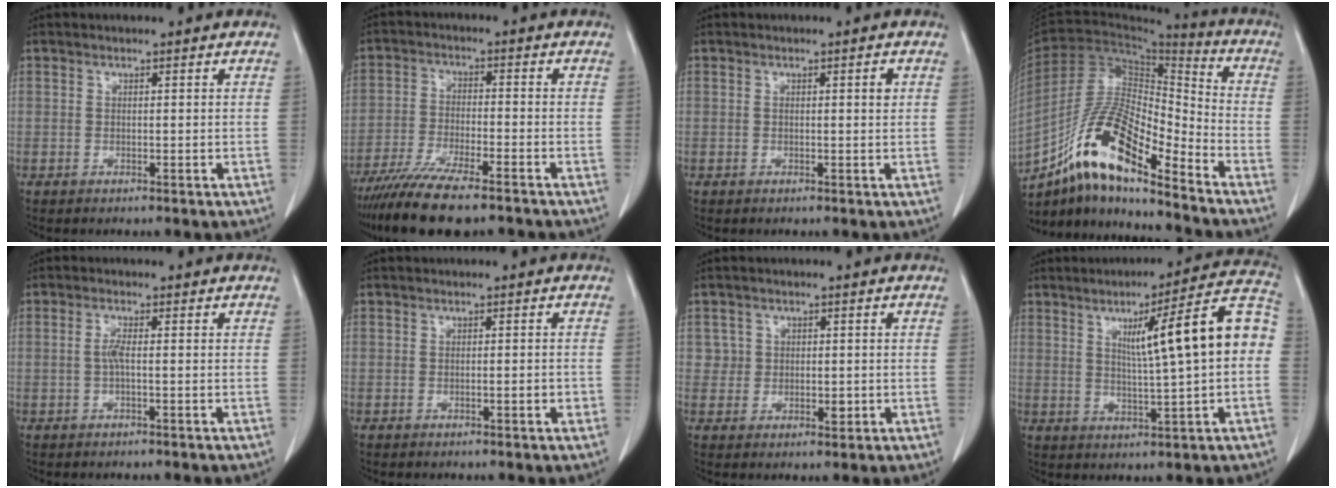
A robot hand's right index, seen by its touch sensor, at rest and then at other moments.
{"total": 13.0, "force": [-10.3, 1.7, 7.7], "torque": [-0.137, -0.031, -0.171]}
{"total": 1.2, "force": [0.3, 0.2, 1.2], "torque": [-0.018, 0.002, 0.004]}
{"total": 16.4, "force": [-10.7, 3.3, 11.9], "torque": [-0.220, 0.009, -0.190]}
{"total": 1.8, "force": [-0.2, 0.1, 1.8], "torque": [-0.039, 0.001, -0.004]}
{"total": 1.3, "force": [-0.4, 0.3, 1.2], "torque": [-0.017, 0.001, -0.005]}
{"total": 2.9, "force": [0.3, 2.7, 0.9], "torque": [-0.004, 0.001, 0.006]}
{"total": 14.4, "force": [1.8, 0.4, 14.3], "torque": [-0.201, 0.027, 0.025]}